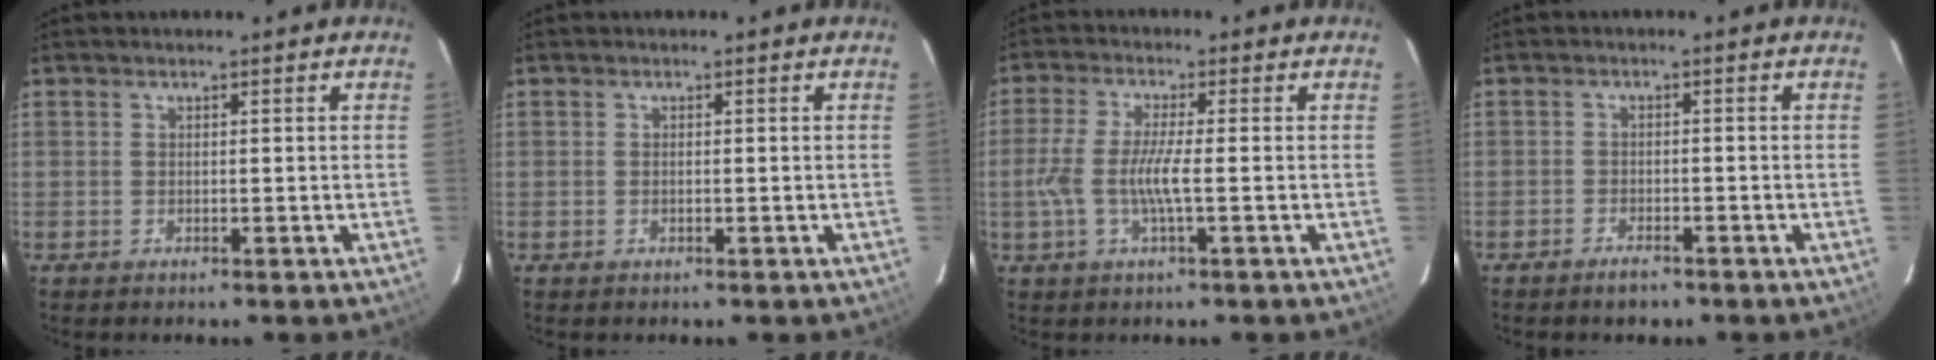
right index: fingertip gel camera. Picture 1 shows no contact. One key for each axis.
{"total": 0.0}
{"total": 6.7, "fx": -1.4, "fy": 0.5, "fz": 6.6, "tx": -0.140, "ty": -0.003, "tz": -0.028}
{"total": 3.0, "fx": -2.4, "fy": 1.3, "fz": 1.2, "tx": -0.032, "ty": 0.002, "tz": -0.042}